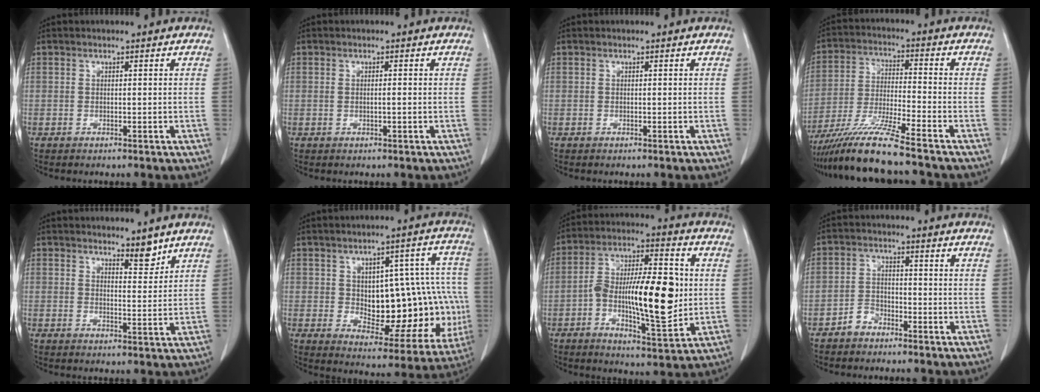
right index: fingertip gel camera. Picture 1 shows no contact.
{"total": 1.0, "force": [-0.1, 0.2, 1.0], "torque": [-0.018, 0.000, 0.001]}
{"total": 0.0}
{"total": 11.3, "force": [-9.1, -1.2, 6.5], "torque": [-0.125, -0.027, -0.169]}
{"total": 3.2, "force": [2.7, 0.9, 1.5], "torque": [-0.022, -0.010, 0.043]}
{"total": 19.7, "force": [-1.1, 9.0, 17.5], "torque": [-0.193, 0.039, 0.014]}
{"total": 16.0, "force": [-1.4, 4.6, 15.2], "torque": [-0.261, 0.014, -0.020]}
{"total": 3.3, "force": [-2.4, 2.1, 0.7], "torque": [-0.012, 0.010, -0.047]}